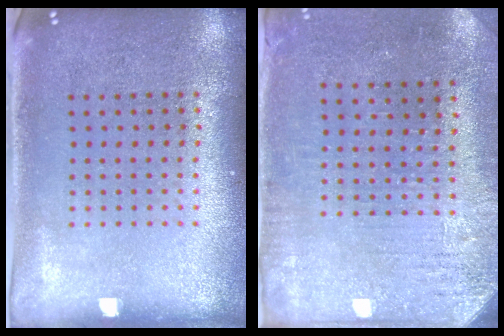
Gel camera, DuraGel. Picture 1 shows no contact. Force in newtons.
{"total": 3.1, "press": 2.6, "slide": 1.7}